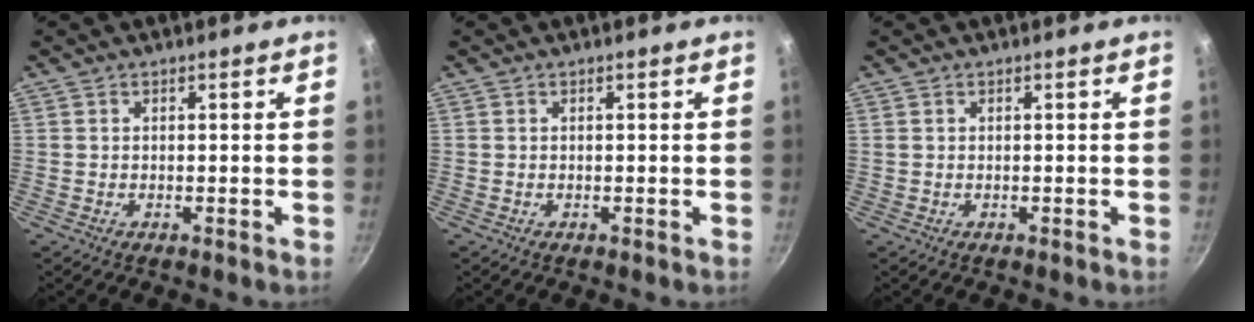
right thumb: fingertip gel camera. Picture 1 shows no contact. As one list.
[{"total": 0.0}, {"total": 0.0}]